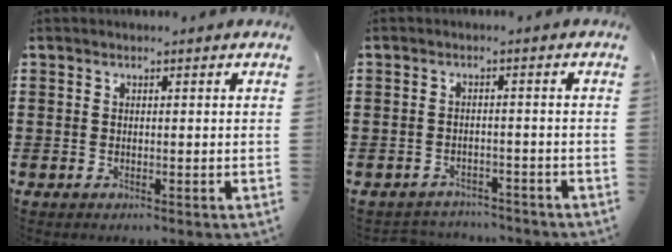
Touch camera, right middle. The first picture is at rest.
{"total": 2.3, "force": [-2.3, 0.4, -0.2], "torque": [-0.006, 0.000, -0.051]}